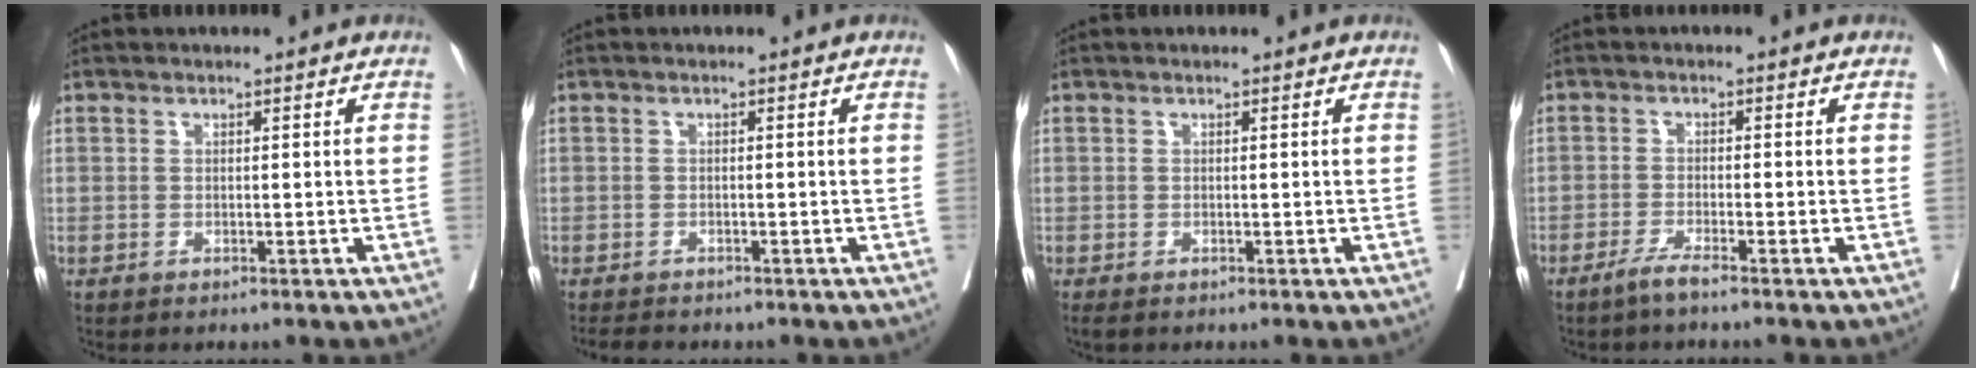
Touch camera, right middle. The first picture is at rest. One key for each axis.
{"total": 3.0, "fx": -2.7, "fy": 0.9, "fz": 0.9, "tx": -0.015, "ty": -0.006, "tz": -0.039}
{"total": 0.9, "fx": -0.7, "fy": 0.3, "fz": 0.4, "tx": -0.007, "ty": -0.004, "tz": -0.012}
{"total": 2.4, "fx": -1.9, "fy": -0.4, "fz": 1.3, "tx": -0.031, "ty": -0.004, "tz": -0.041}